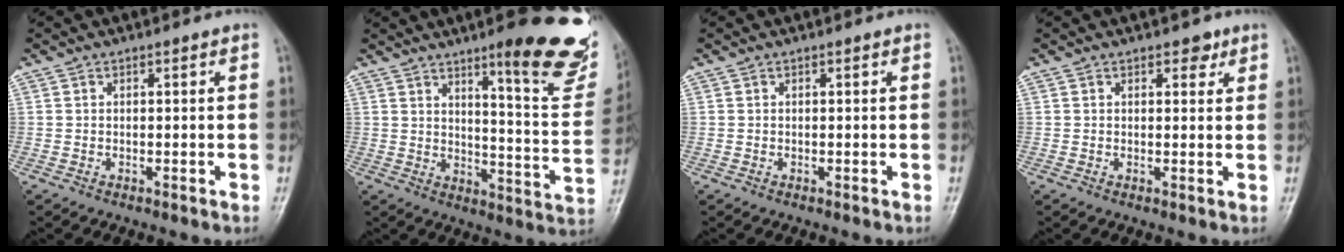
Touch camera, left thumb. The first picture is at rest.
{"total": 19.4, "force": [12.0, 3.7, 14.8], "torque": [-0.144, -0.075, 0.163]}
{"total": 0.0}
{"total": 2.2, "force": [1.4, 1.3, 1.1], "torque": [0.001, -0.006, 0.016]}